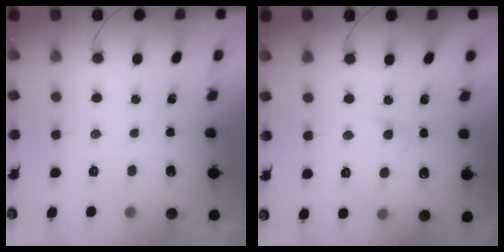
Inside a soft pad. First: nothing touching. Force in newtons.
{"total": 3.0, "press": 2.8, "slide": 1.1}